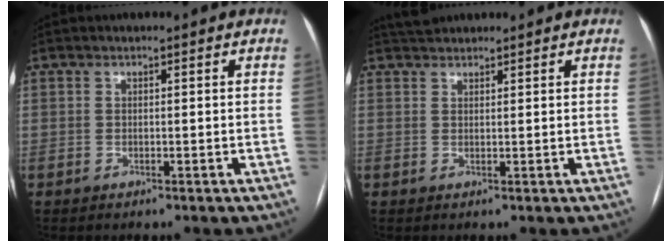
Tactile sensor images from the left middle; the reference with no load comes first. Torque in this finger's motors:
{"motor_torque": [0.04, -0.02, -0.01, 0.00]}